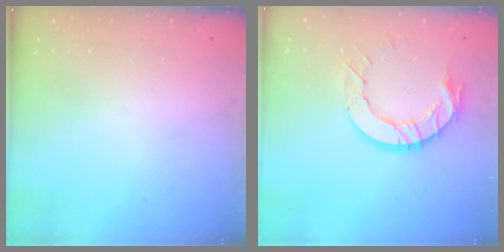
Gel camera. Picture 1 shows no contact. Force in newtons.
{"total": 11.5, "press": 11.4, "slide": 1.2}